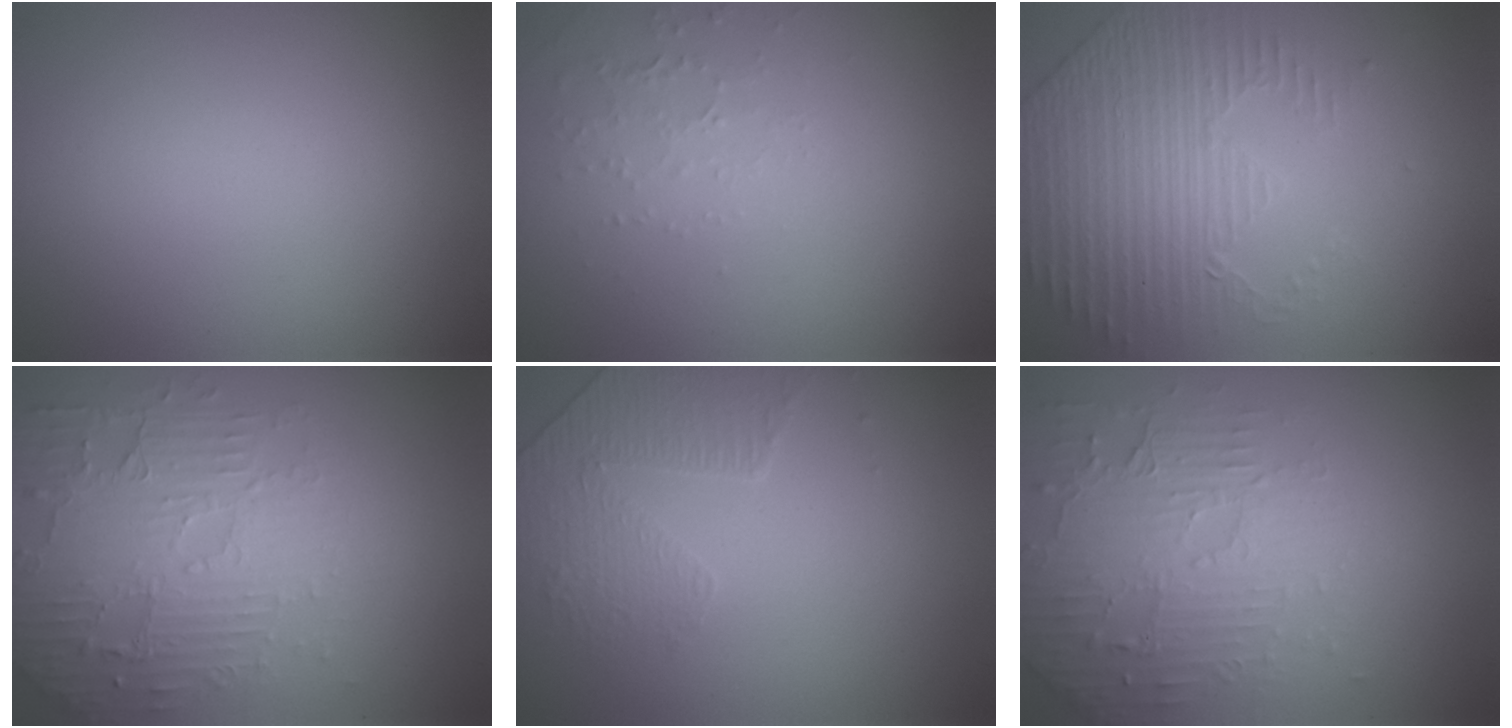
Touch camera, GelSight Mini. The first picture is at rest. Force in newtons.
{"total": 1.5, "press": 1.5, "slide": 0.5}
{"total": 4.4, "press": 3.3, "slide": 3.0}
{"total": 5.3, "press": 3.8, "slide": 3.7}
{"total": 1.8, "press": 1.4, "slide": 1.0}
{"total": 4.6, "press": 3.6, "slide": 2.8}